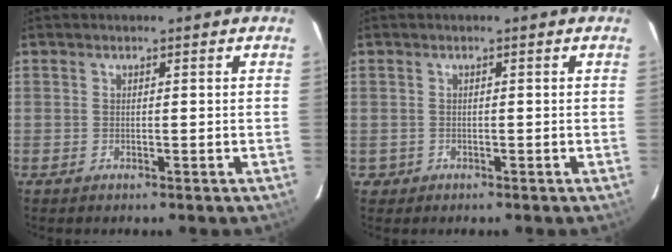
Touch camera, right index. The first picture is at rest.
{"total": 1.7, "force": [-0.4, 1.6, 0.0], "torque": [-0.003, 0.004, -0.003]}